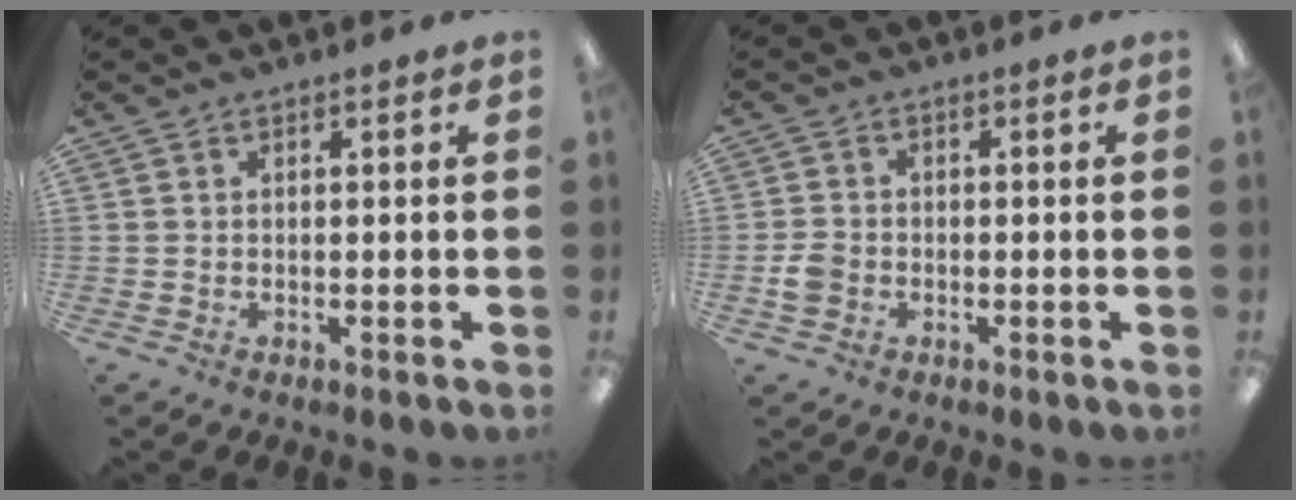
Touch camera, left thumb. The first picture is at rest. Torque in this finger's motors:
{"motor_torque": [-0.52, 0.55, 0.16, -0.11, 0.01]}